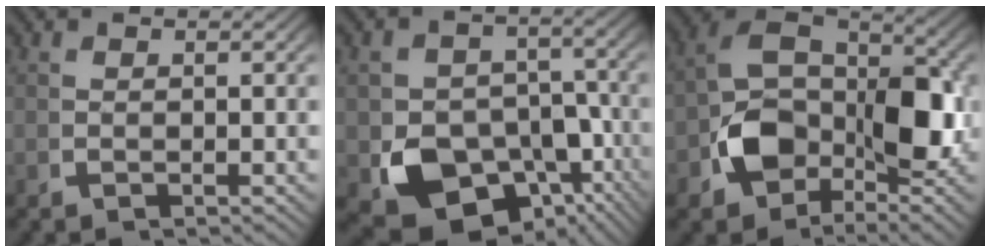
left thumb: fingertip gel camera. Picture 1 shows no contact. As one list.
[{"total": 12.7, "force": [-5.2, 9.3, 6.8], "torque": [-0.145, -0.070, -0.062]}, {"total": 10.7, "force": [-2.0, 7.0, 7.8], "torque": [-0.161, -0.019, -0.035]}]